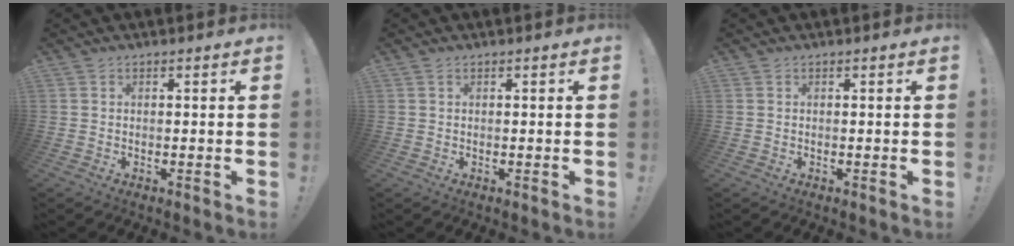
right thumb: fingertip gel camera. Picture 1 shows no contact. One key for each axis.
{"total": 0.0}
{"total": 0.0}